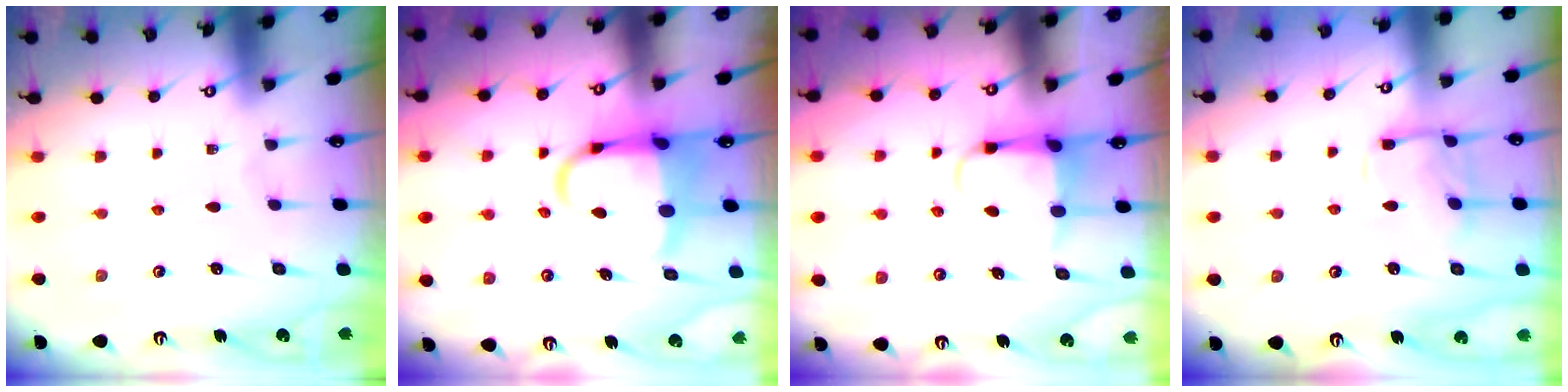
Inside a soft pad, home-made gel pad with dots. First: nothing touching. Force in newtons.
{"total": 8.1, "press": 7.9, "slide": 1.6}
{"total": 3.9, "press": 3.9, "slide": 0.4}
{"total": 9.8, "press": 9.8, "slide": 1.0}